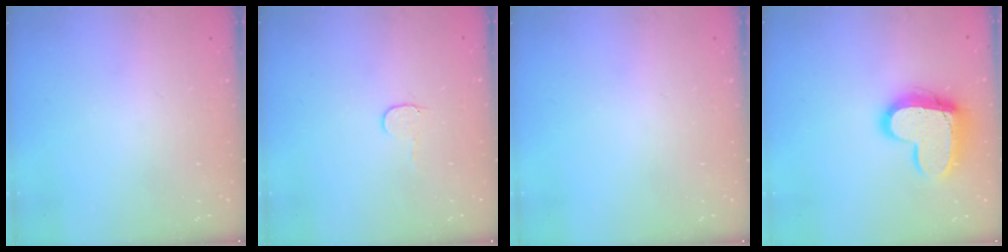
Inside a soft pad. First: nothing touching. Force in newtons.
{"total": 3.6, "press": 3.6, "slide": 0.4}
{"total": 0.0}
{"total": 16.6, "press": 16.5, "slide": 1.4}